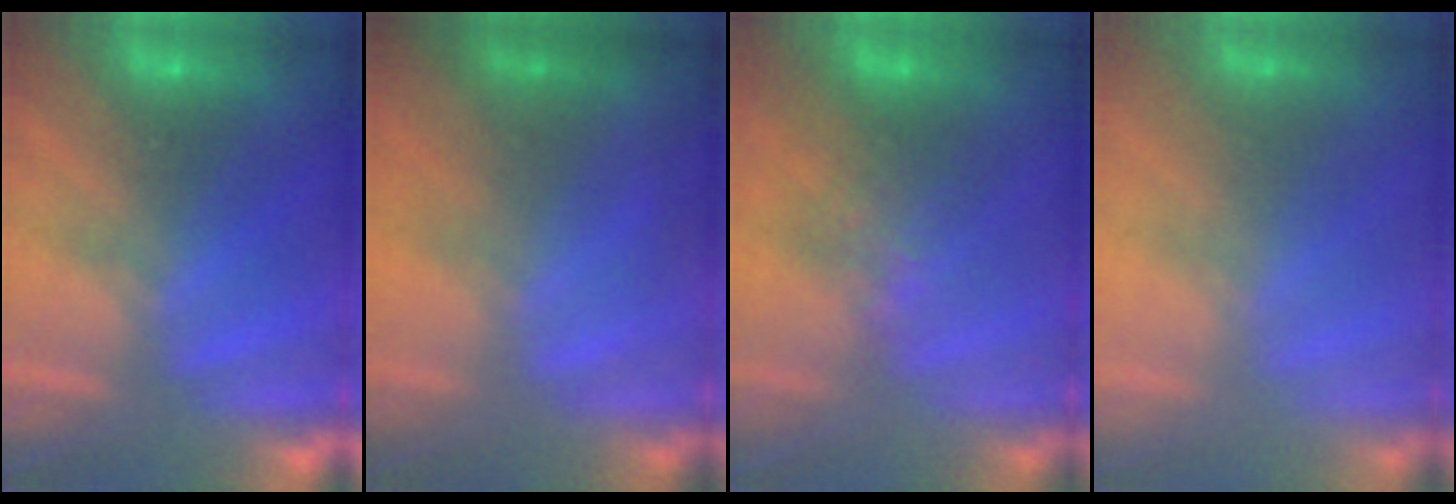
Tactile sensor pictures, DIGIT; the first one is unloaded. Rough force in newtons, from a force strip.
{"total": 1.5}
{"total": 2.6}
{"total": 2.5}